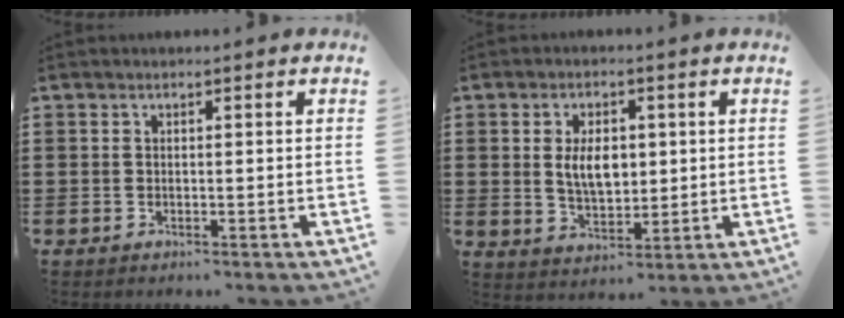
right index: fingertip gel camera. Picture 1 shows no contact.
{"total": 6.1, "force": [0.8, 3.4, 4.9], "torque": [-0.087, 0.005, 0.009]}